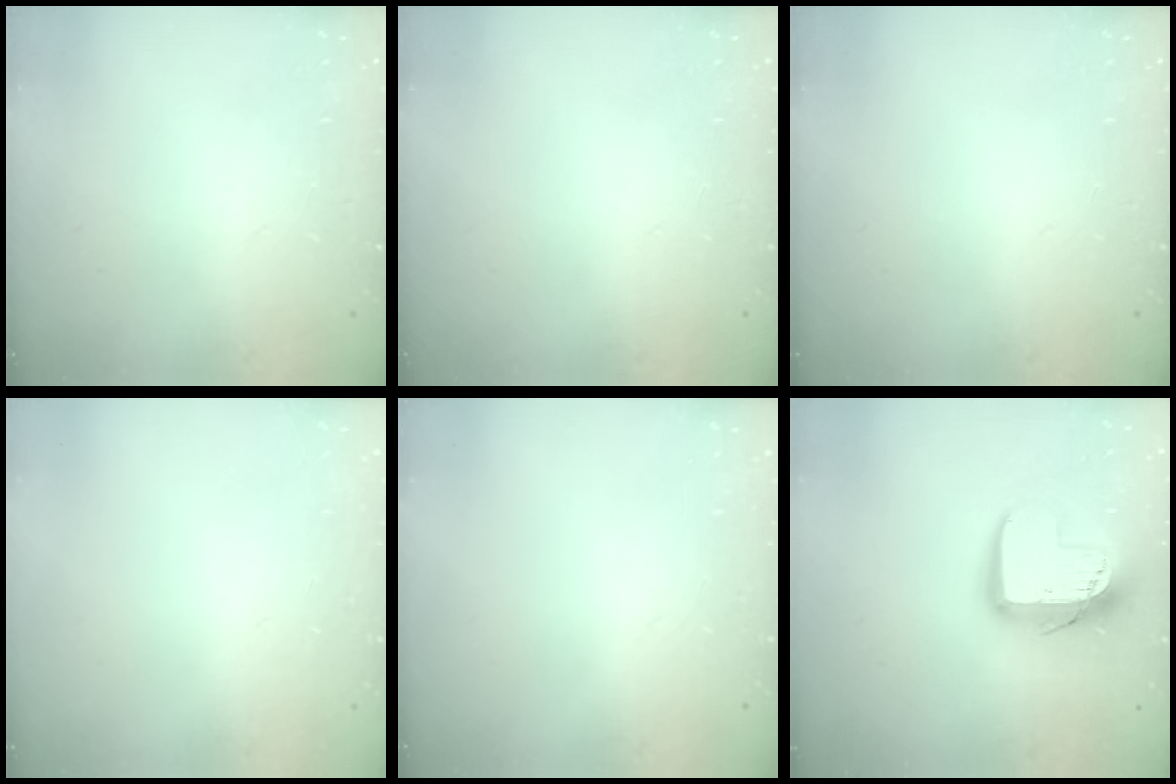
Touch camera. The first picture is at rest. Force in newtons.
{"total": 0.0}
{"total": 0.0}
{"total": 0.0}
{"total": 0.0}
{"total": 13.9, "press": 13.9, "slide": 1.0}